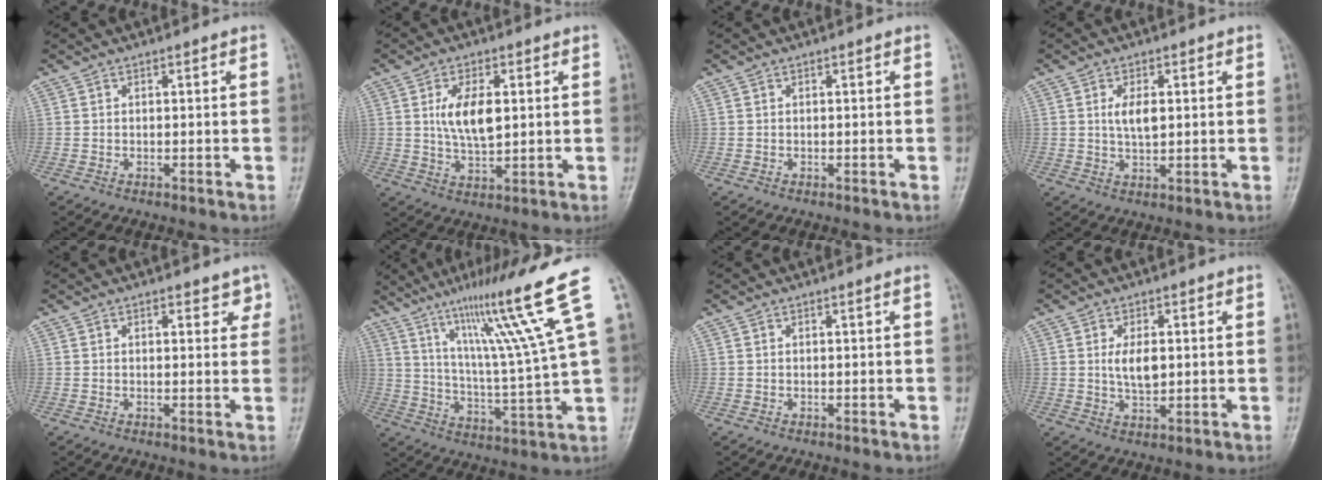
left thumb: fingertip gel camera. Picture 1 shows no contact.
{"total": 8.0, "force": [1.6, 4.0, 6.8], "torque": [-0.120, -0.009, 0.031]}
{"total": 0.0}
{"total": 4.2, "force": [0.9, 2.1, 3.6], "torque": [-0.063, -0.006, 0.017]}
{"total": 3.1, "force": [1.8, 1.7, 2.0], "torque": [-0.002, -0.007, 0.019]}
{"total": 16.4, "force": [9.6, -1.0, 13.3], "torque": [-0.210, -0.050, 0.159]}
{"total": 0.0}
{"total": 5.1, "force": [0.7, 2.8, 4.3], "torque": [-0.072, -0.009, 0.014]}